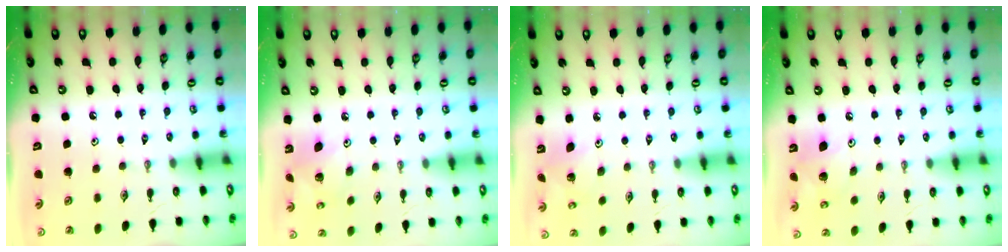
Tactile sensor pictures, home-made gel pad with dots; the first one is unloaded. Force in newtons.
{"total": 6.6, "press": 6.6, "slide": 0.3}
{"total": 4.0, "press": 4.0, "slide": 0.2}
{"total": 10.1, "press": 9.9, "slide": 1.8}